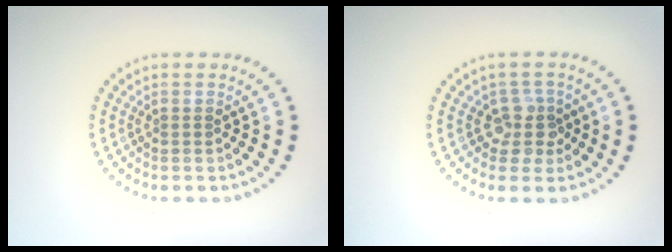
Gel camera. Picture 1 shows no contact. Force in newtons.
{"total": 2.4, "press": 1.9, "slide": 1.5}